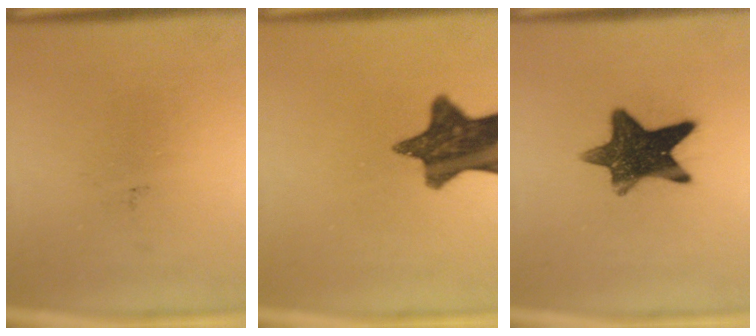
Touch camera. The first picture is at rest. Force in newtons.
{"total": 12.3}
{"total": 12.3}